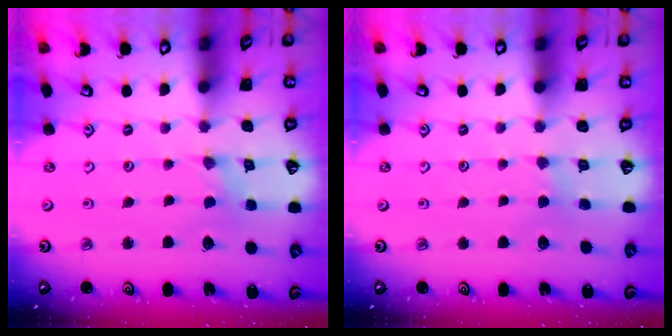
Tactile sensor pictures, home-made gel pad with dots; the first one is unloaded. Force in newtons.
{"total": 1.6, "press": 1.6, "slide": 0.3}